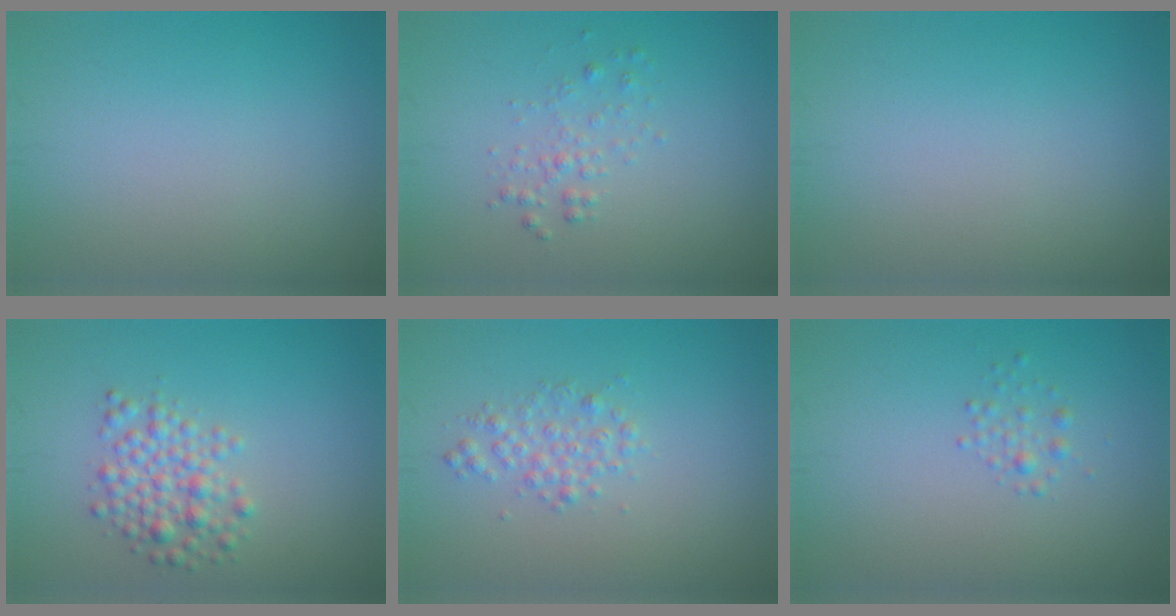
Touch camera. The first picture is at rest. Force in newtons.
{"total": 1.3, "press": 1.3, "slide": 0.1}
{"total": 0.0}
{"total": 3.2, "press": 3.2, "slide": 0.2}
{"total": 1.9, "press": 1.9, "slide": 0.0}
{"total": 1.0, "press": 1.0, "slide": 0.0}